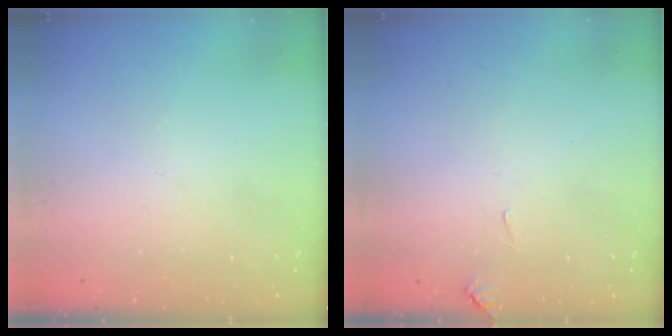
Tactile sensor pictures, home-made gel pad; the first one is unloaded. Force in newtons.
{"total": 2.9, "press": 2.9, "slide": 0.3}